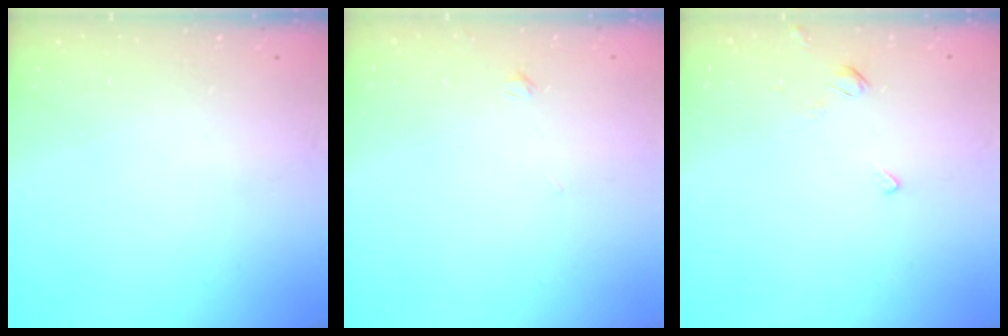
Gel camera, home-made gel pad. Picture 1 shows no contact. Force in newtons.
{"total": 1.5, "press": 1.4, "slide": 0.5}
{"total": 2.5, "press": 2.5, "slide": 0.5}